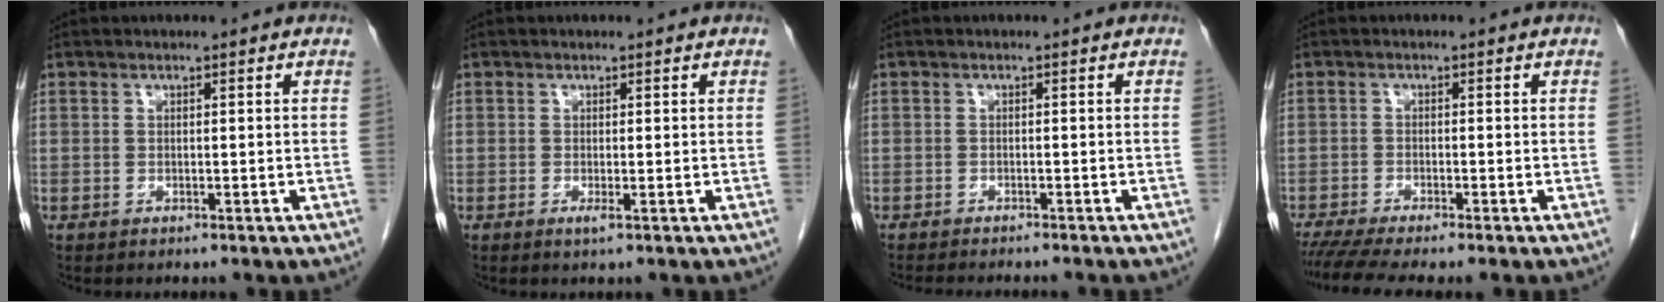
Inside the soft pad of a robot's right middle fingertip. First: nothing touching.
{"total": 0.9, "force": [-0.3, 0.0, 0.8], "torque": [-0.014, -0.002, -0.004]}
{"total": 7.3, "force": [-6.5, 0.7, 3.3], "torque": [-0.030, -0.011, -0.087]}
{"total": 6.2, "force": [-5.2, -0.2, 3.5], "torque": [-0.052, -0.013, -0.087]}